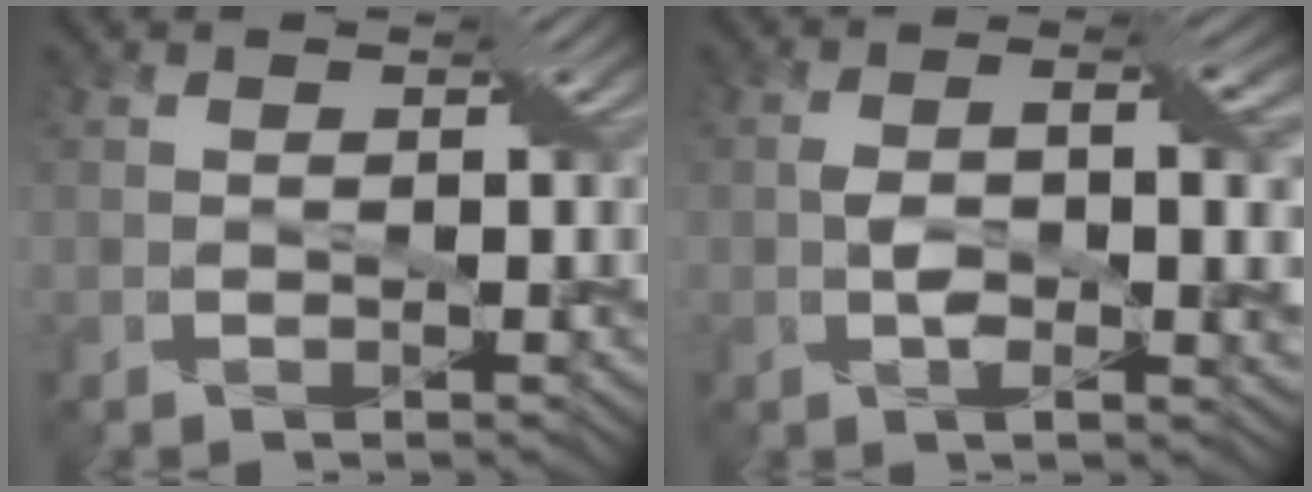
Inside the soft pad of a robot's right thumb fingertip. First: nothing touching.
{"total": 5.5, "force": [-0.1, 1.7, 5.2], "torque": [-0.088, -0.001, -0.002]}